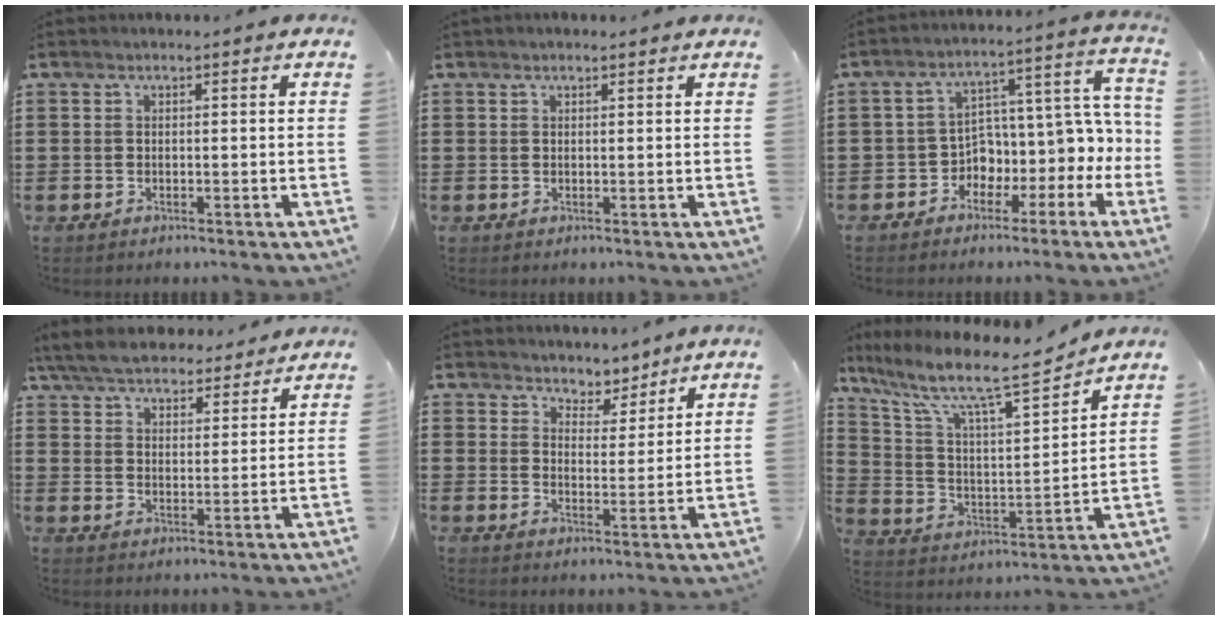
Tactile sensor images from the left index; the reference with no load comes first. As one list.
[{"total": 0.7, "force": [0.5, 0.4, 0.2], "torque": [-0.005, 0.003, 0.010]}, {"total": 3.7, "force": [-0.5, 3.4, 1.2], "torque": [-0.051, -0.034, -0.016]}, {"total": 6.2, "force": [5.8, 1.3, 1.6], "torque": [-0.057, -0.022, 0.105]}, {"total": 4.0, "force": [3.8, 1.4, -0.3], "torque": [-0.016, -0.012, 0.068]}, {"total": 10.4, "force": [7.9, 2.0, 6.4], "torque": [-0.156, -0.048, 0.130]}]